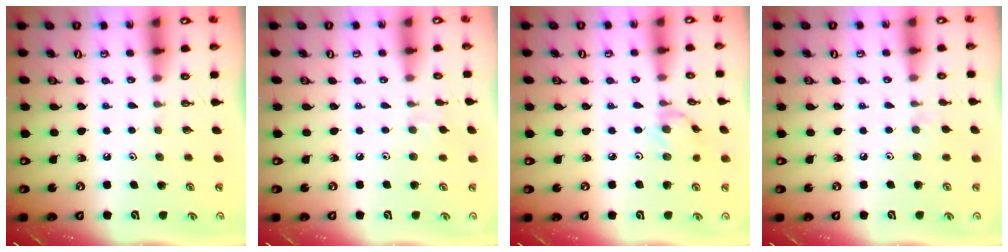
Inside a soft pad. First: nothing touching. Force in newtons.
{"total": 3.4, "press": 3.3, "slide": 0.7}
{"total": 0.9, "press": 0.8, "slide": 0.3}
{"total": 2.4, "press": 2.4, "slide": 0.5}